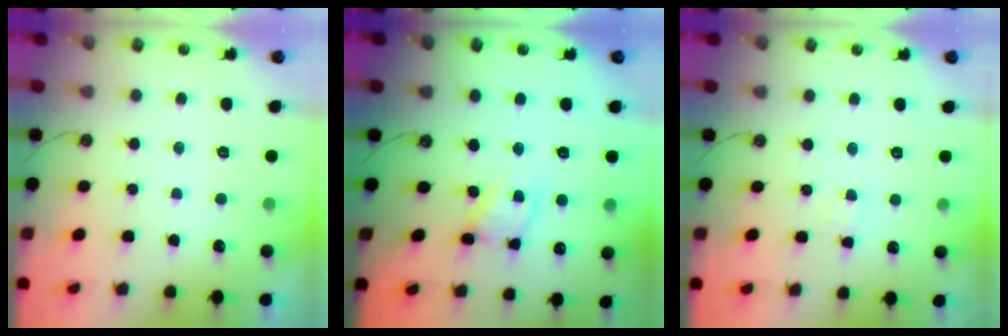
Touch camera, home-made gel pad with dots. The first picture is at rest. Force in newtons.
{"total": 8.3, "press": 8.3, "slide": 0.5}
{"total": 3.0, "press": 2.9, "slide": 0.5}